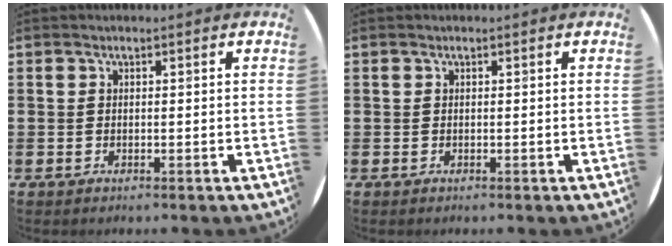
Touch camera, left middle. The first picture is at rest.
{"total": 0.0}